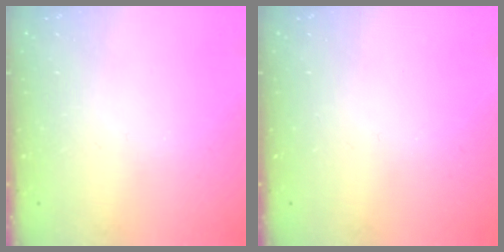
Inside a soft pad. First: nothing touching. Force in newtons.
{"total": 0.0}